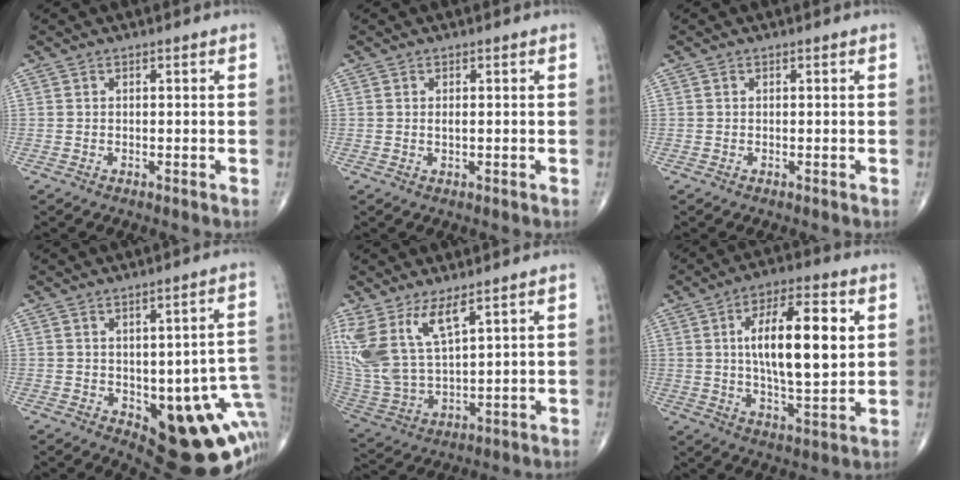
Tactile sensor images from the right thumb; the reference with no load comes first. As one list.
[{"total": 1.0, "force": [0.2, 0.4, 0.9], "torque": [-0.018, -0.003, 0.004]}, {"total": 0.0}, {"total": 19.3, "force": [-3.9, 8.4, 16.8], "torque": [-0.137, 0.010, -0.017]}, {"total": 13.4, "force": [7.4, 4.8, 10.1], "torque": [-0.222, -0.034, 0.166]}, {"total": 16.7, "force": [3.4, 5.9, 15.3], "torque": [-0.236, -0.006, 0.055]}]